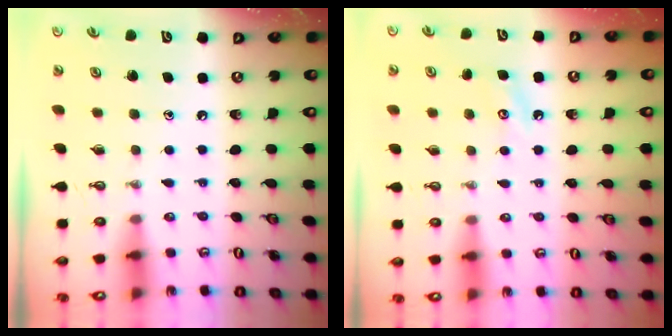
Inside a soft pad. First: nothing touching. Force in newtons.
{"total": 4.3, "press": 4.2, "slide": 0.8}